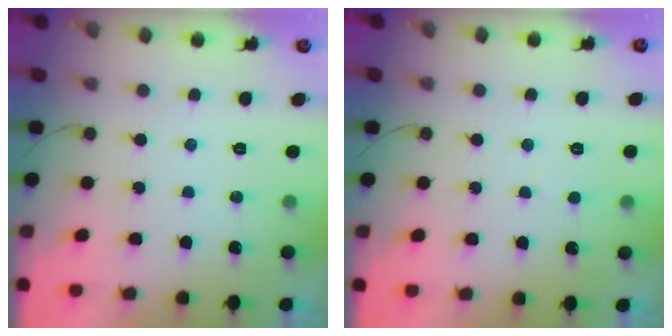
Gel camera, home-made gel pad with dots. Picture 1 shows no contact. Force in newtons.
{"total": 2.4, "press": 2.4, "slide": 0.2}